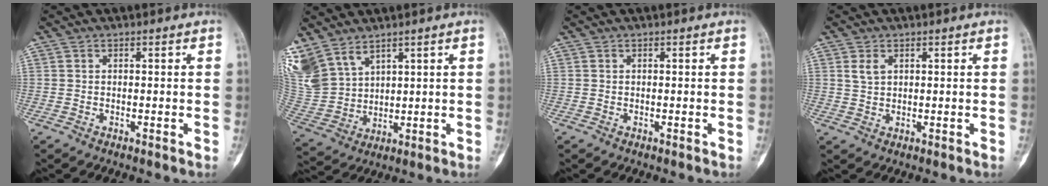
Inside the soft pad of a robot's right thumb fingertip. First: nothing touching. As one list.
[{"total": 13.4, "force": [8.7, 7.8, 6.6], "torque": [-0.157, -0.022, 0.196]}, {"total": 0.0}, {"total": 2.5, "force": [1.1, 1.6, 1.6], "torque": [-0.028, -0.001, 0.026]}]